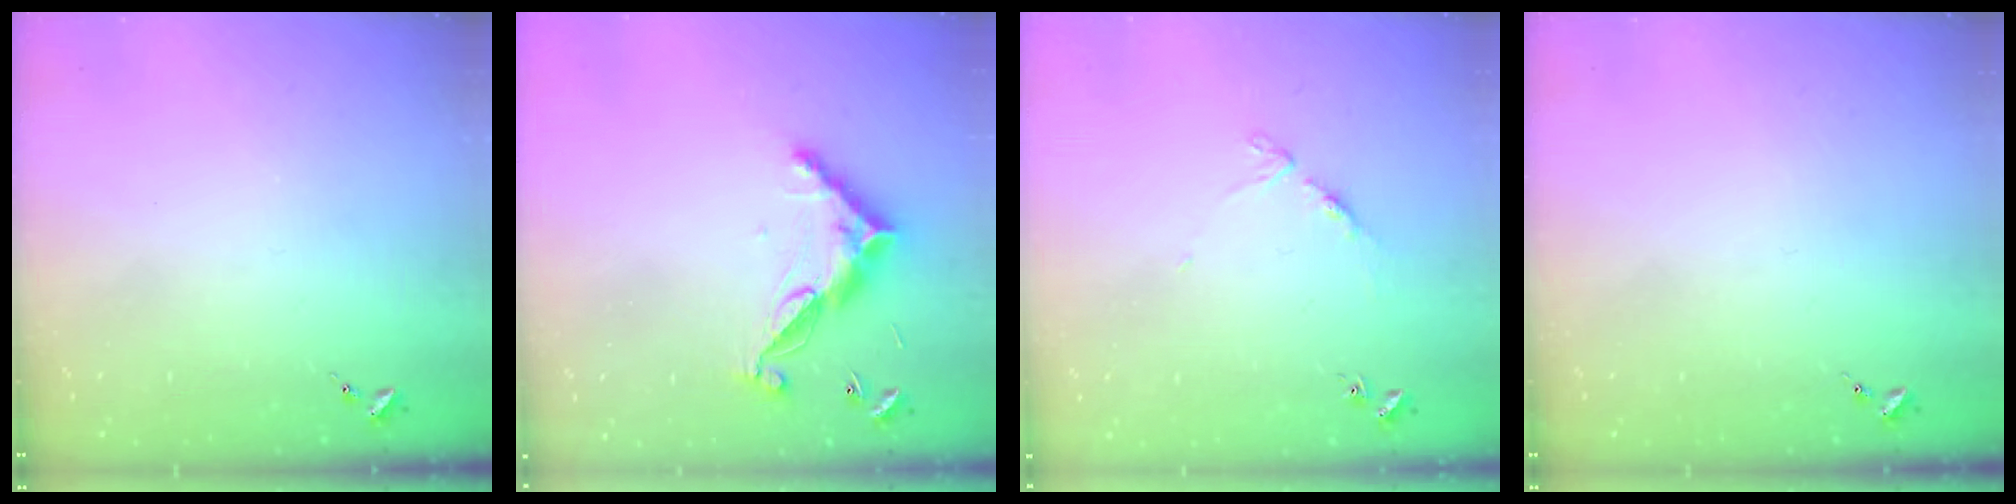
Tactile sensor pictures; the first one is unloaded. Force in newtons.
{"total": 12.2, "press": 12.1, "slide": 0.3}
{"total": 5.5, "press": 5.5, "slide": 0.4}
{"total": 0.0}